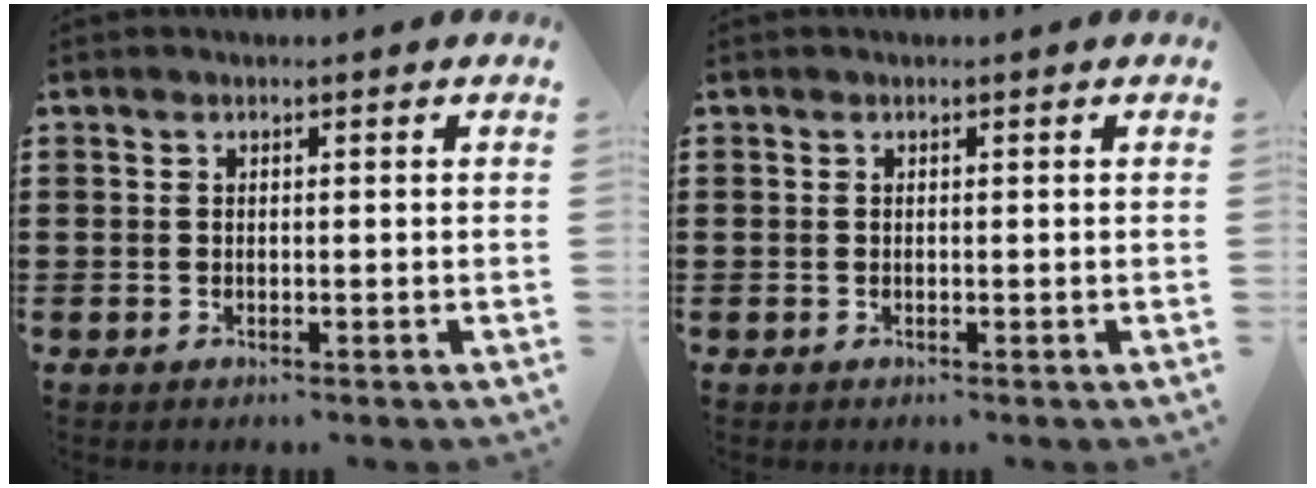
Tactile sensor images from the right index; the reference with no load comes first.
{"total": 0.0}